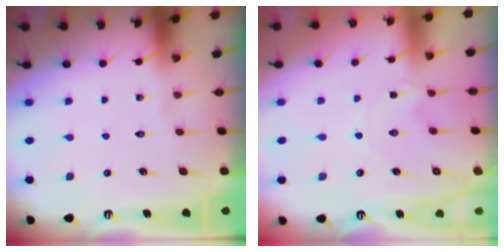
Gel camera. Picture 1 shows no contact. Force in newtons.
{"total": 0.0}